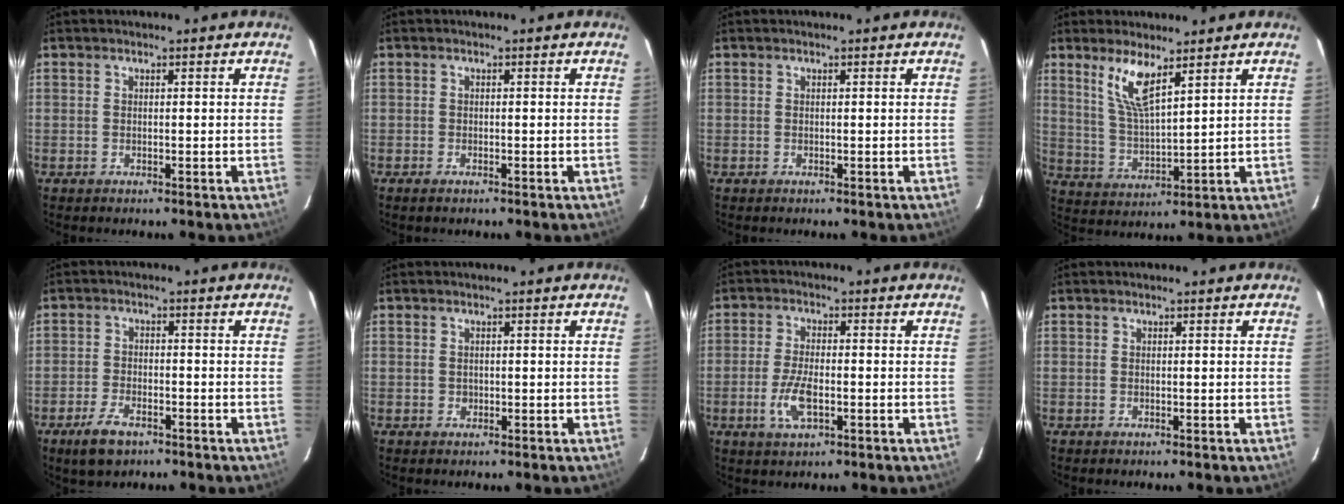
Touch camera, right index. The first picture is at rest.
{"total": 1.0, "force": [-0.8, 0.4, 0.5], "torque": [-0.011, -0.003, -0.015]}
{"total": 0.0}
{"total": 7.8, "force": [4.9, 1.5, 5.9], "torque": [-0.118, -0.007, 0.105]}
{"total": 6.1, "force": [-3.9, 2.9, 3.6], "torque": [-0.094, -0.006, -0.069]}
{"total": 0.9, "force": [-0.1, 0.9, 0.2], "torque": [-0.001, 0.001, -0.001]}
{"total": 6.6, "force": [-2.1, 2.8, 5.6], "torque": [-0.120, -0.005, -0.041]}
{"total": 0.0}